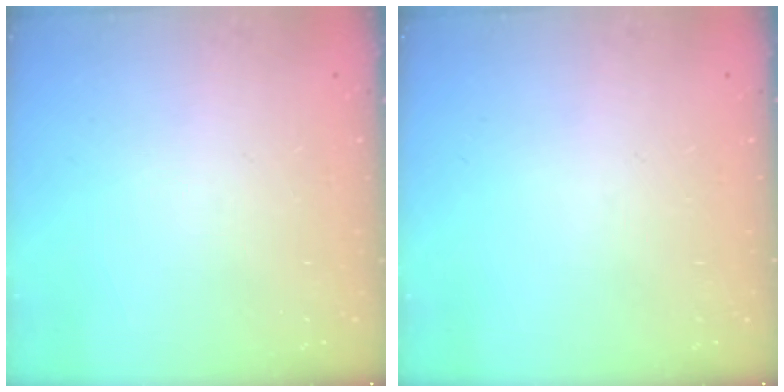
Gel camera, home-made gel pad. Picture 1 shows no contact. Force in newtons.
{"total": 0.0}